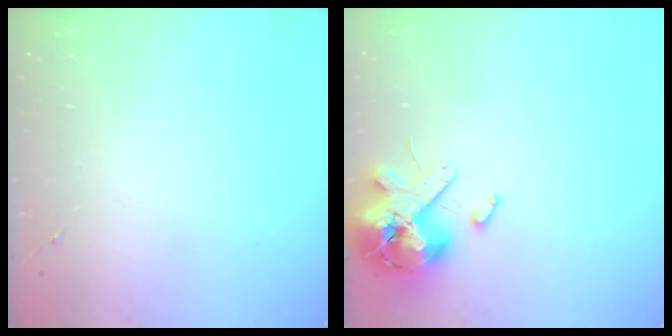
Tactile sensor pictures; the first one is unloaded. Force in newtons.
{"total": 13.6, "press": 13.5, "slide": 2.2}